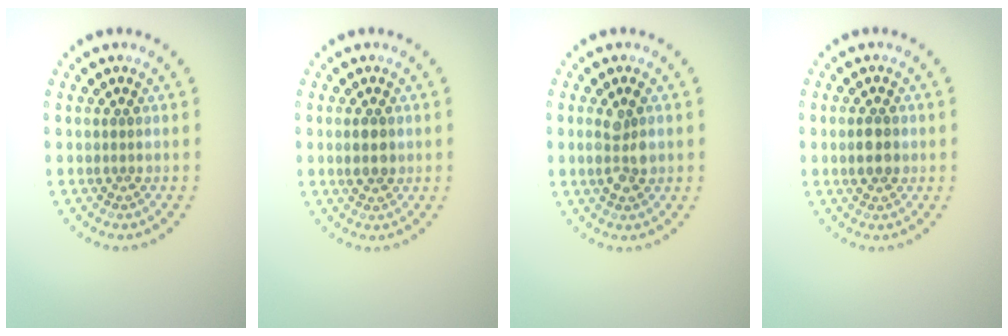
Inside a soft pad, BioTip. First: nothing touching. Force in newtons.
{"total": 1.8, "press": 1.8, "slide": 0.1}
{"total": 2.5, "press": 2.5, "slide": 0.5}
{"total": 2.7, "press": 2.7, "slide": 0.0}